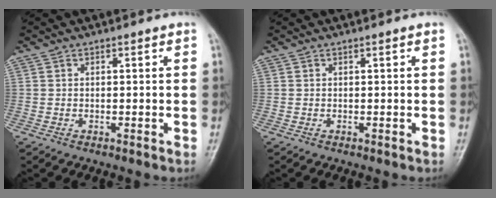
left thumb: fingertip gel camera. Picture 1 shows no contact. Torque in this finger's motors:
{"motor_torque": [0.00, 0.00, 0.00, 0.00, 0.00]}